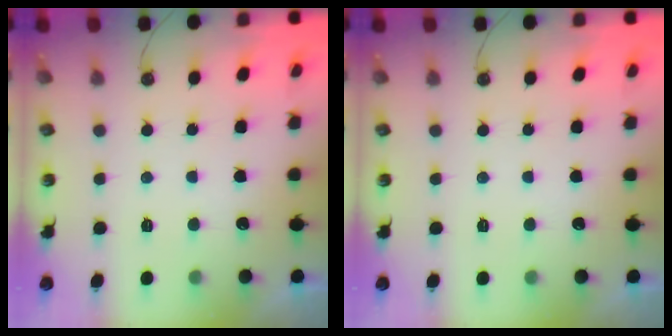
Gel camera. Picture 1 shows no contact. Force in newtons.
{"total": 0.0}